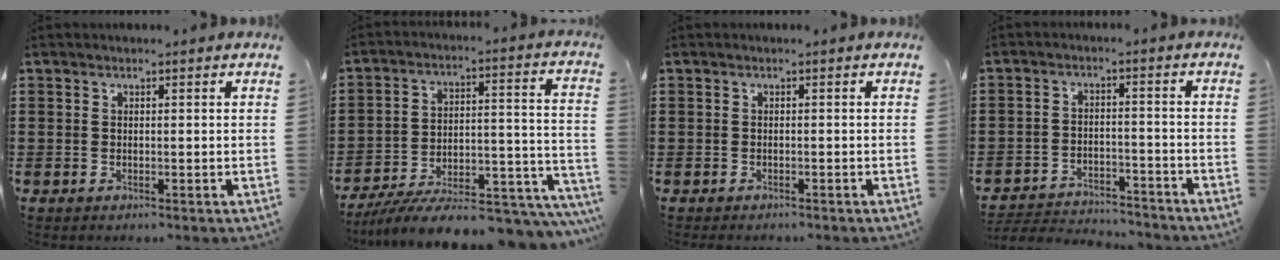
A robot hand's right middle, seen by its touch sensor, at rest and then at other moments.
{"total": 10.6, "force": [-9.3, 1.2, 4.9], "torque": [-0.068, 0.018, -0.176]}
{"total": 0.8, "force": [-0.8, 0.4, -0.1], "torque": [0.001, 0.001, -0.017]}
{"total": 3.9, "force": [-3.8, 0.9, 0.0], "torque": [-0.006, 0.004, -0.081]}